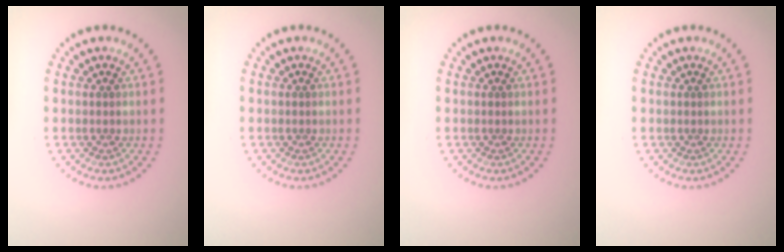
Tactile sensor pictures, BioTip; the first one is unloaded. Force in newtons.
{"total": 0.0}
{"total": 0.0}
{"total": 0.0}